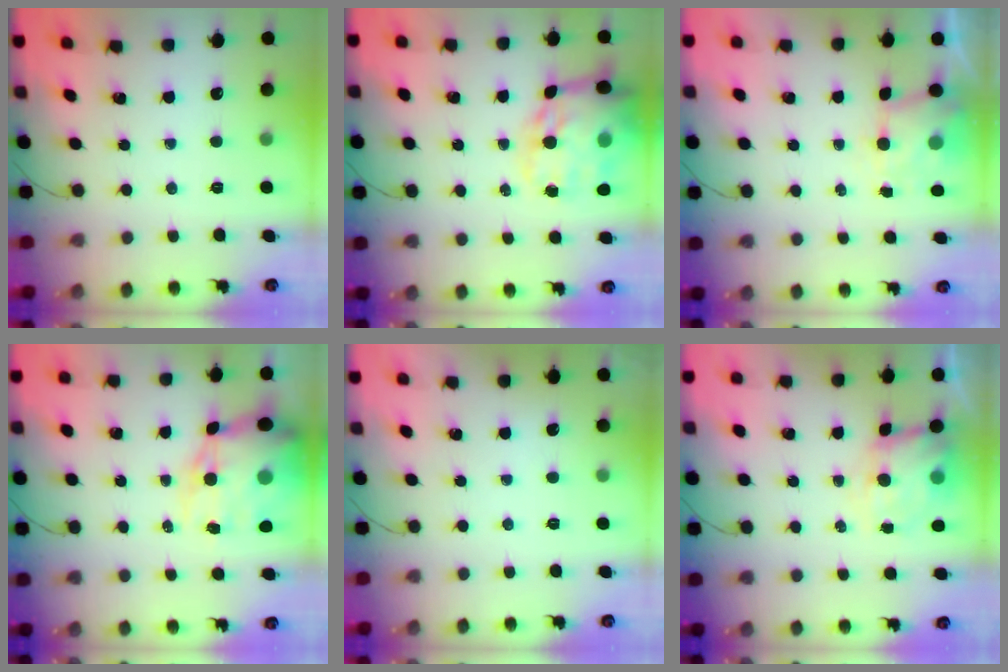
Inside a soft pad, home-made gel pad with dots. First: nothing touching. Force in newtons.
{"total": 21.7, "press": 21.2, "slide": 4.6}
{"total": 3.1, "press": 2.9, "slide": 1.1}
{"total": 18.1, "press": 17.6, "slide": 4.2}
{"total": 1.9, "press": 1.9, "slide": 0.3}
{"total": 6.9, "press": 6.7, "slide": 1.3}